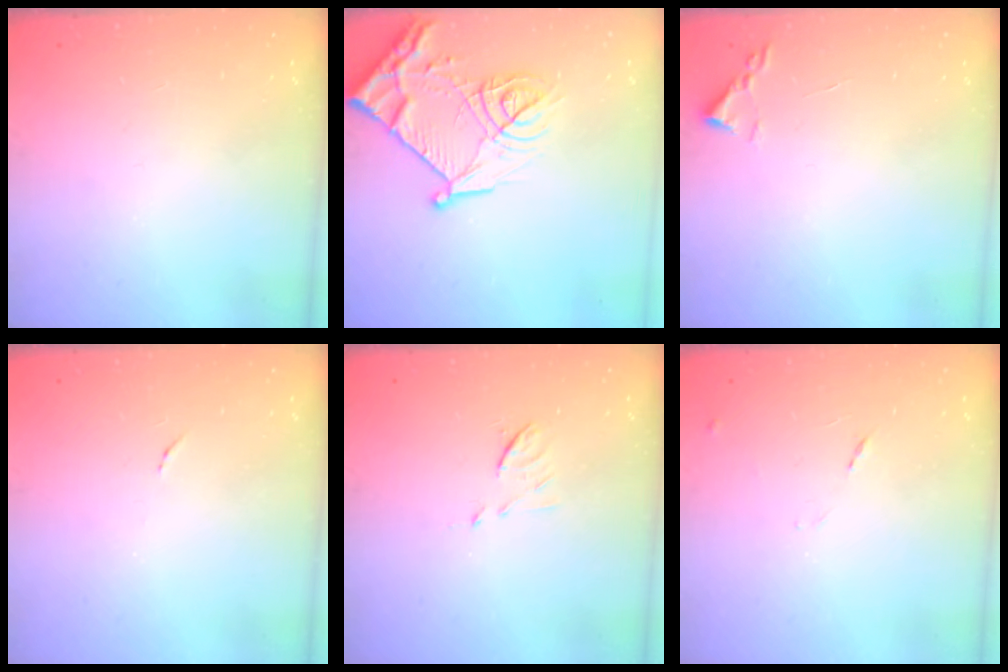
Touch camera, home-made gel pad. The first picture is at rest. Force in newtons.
{"total": 16.3, "press": 16.3, "slide": 1.8}
{"total": 1.8, "press": 1.7, "slide": 0.2}
{"total": 4.2, "press": 4.2, "slide": 0.3}
{"total": 6.0, "press": 5.9, "slide": 0.6}
{"total": 7.6, "press": 7.6, "slide": 0.9}